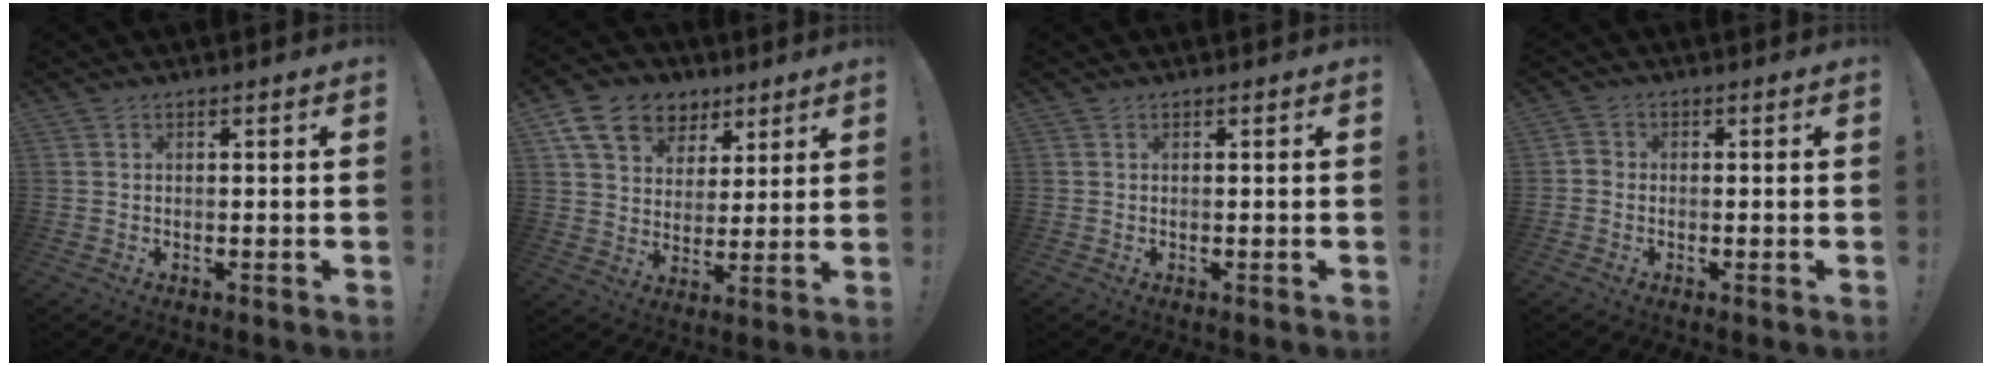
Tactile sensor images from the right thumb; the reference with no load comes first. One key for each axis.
{"total": 14.6, "fx": 7.7, "fy": 10.6, "fz": 6.3, "tx": -0.096, "ty": -0.037, "tz": 0.151}
{"total": 0.0}
{"total": 2.1, "fx": -1.1, "fy": 1.5, "fz": 1.0, "tx": -0.019, "ty": 0.011, "tz": -0.019}